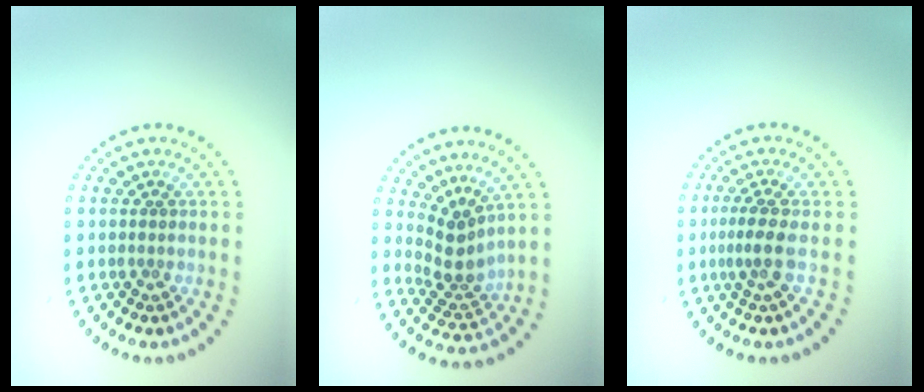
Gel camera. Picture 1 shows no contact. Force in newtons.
{"total": 2.8, "press": 1.9, "slide": 2.1}
{"total": 2.1, "press": 1.5, "slide": 1.5}